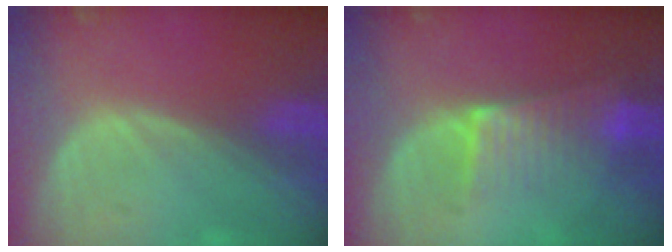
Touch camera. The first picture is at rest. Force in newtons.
{"total": 6.5, "press": 5.9, "slide": 2.9}